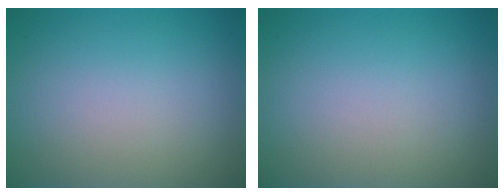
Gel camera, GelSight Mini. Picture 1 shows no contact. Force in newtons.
{"total": 0.0}